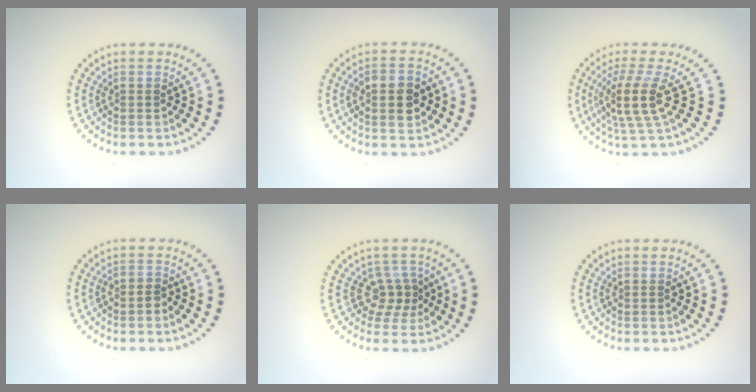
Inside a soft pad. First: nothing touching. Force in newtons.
{"total": 3.8, "press": 3.8, "slide": 0.3}
{"total": 4.0, "press": 3.0, "slide": 2.6}
{"total": 0.8, "press": 0.7, "slide": 0.5}
{"total": 2.6, "press": 1.8, "slide": 1.8}
{"total": 0.0}